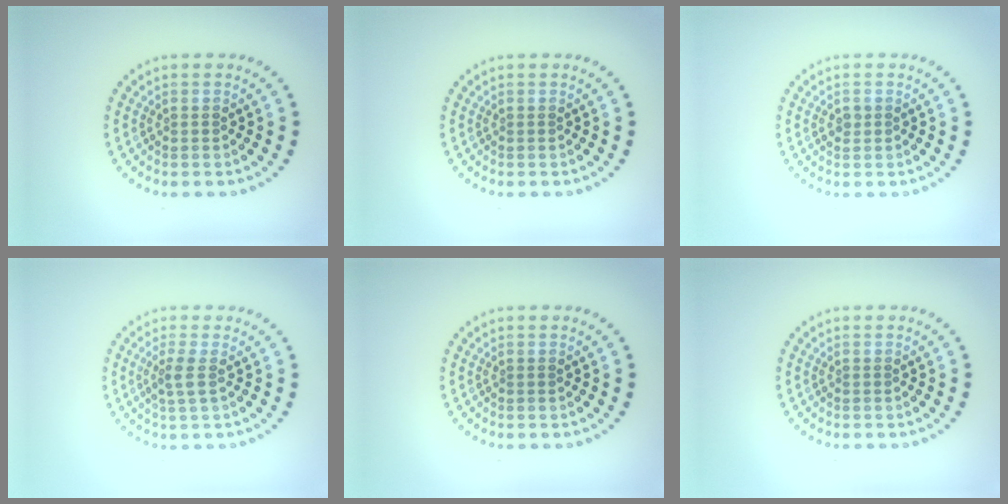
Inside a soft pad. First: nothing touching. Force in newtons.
{"total": 0.0}
{"total": 0.9, "press": 0.9, "slide": 0.1}
{"total": 1.7, "press": 1.3, "slide": 1.1}
{"total": 0.0}
{"total": 0.0}